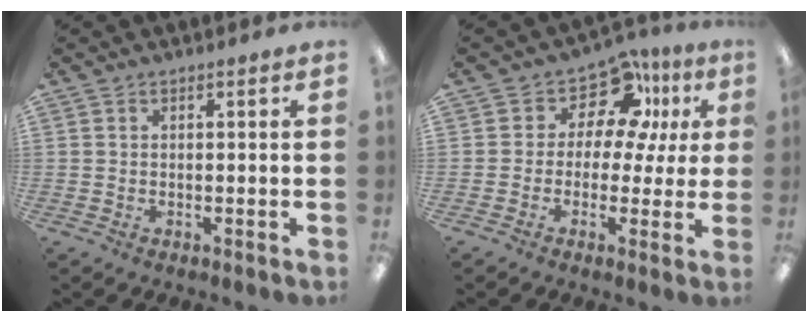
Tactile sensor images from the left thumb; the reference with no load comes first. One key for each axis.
{"total": 10.9, "fx": 6.4, "fy": 6.8, "fz": 5.6, "tx": -0.093, "ty": -0.044, "tz": 0.119}